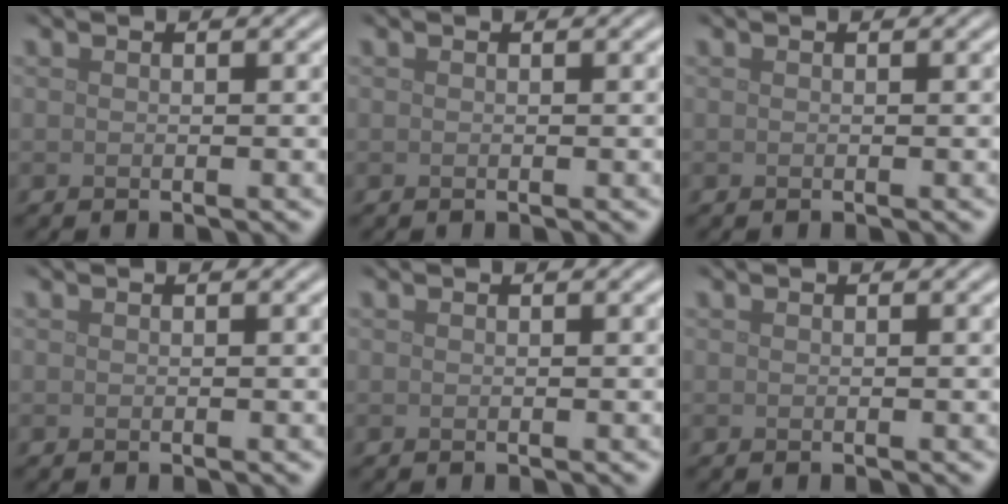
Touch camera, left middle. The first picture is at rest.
{"total": 0.0}
{"total": 0.0}
{"total": 0.0}
{"total": 0.0}
{"total": 0.0}